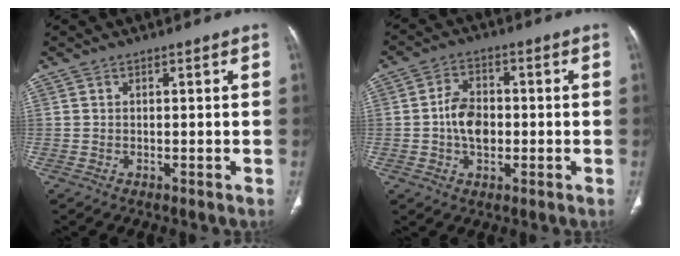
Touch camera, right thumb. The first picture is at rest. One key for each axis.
{"total": 7.0, "fx": -0.8, "fy": 4.9, "fz": 5.0, "tx": -0.071, "ty": 0.014, "tz": -0.018}